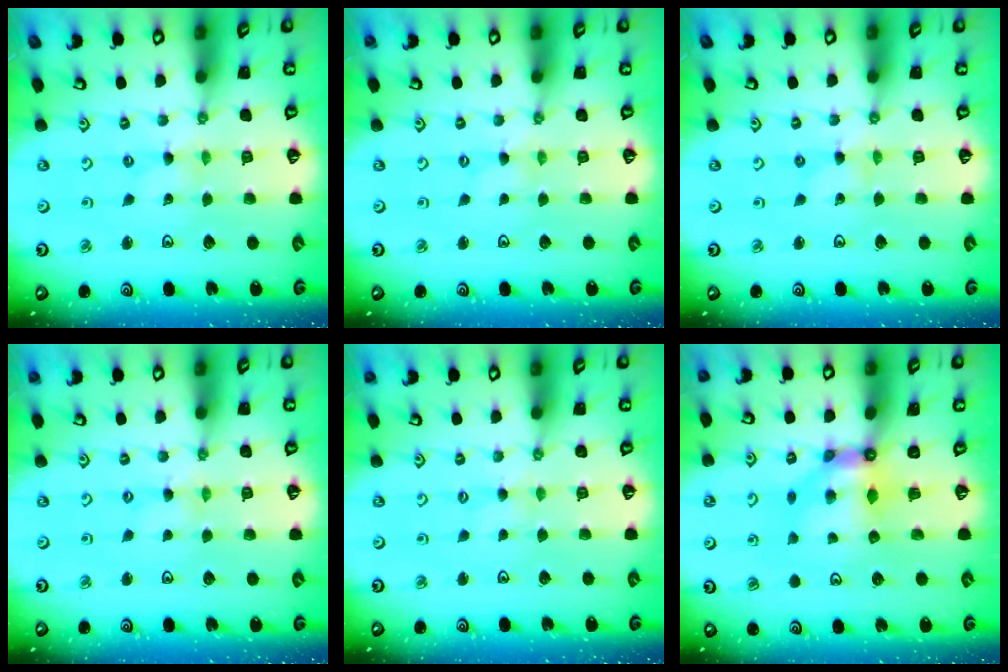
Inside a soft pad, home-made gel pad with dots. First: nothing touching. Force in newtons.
{"total": 0.0}
{"total": 0.0}
{"total": 1.7, "press": 1.7, "slide": 0.3}
{"total": 0.9, "press": 0.9, "slide": 0.1}
{"total": 7.1, "press": 7.1, "slide": 0.5}